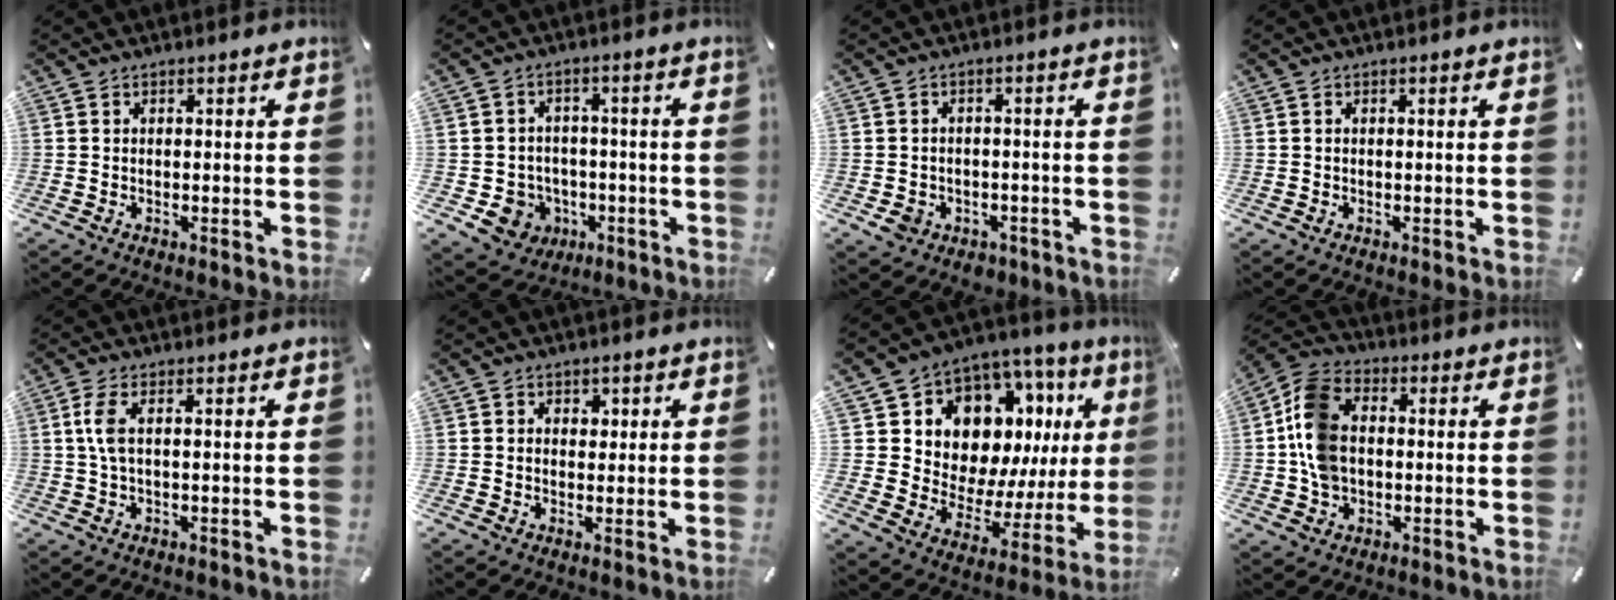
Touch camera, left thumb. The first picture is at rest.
{"total": 8.1, "force": [-2.2, 7.5, 1.9], "torque": [-0.052, 0.015, -0.035]}
{"total": 4.3, "force": [-1.9, 3.7, 1.3], "torque": [-0.033, 0.006, -0.035]}
{"total": 0.0}
{"total": 4.2, "force": [0.5, 1.2, 4.0], "torque": [-0.093, -0.005, 0.004]}
{"total": 2.1, "force": [0.3, 2.0, 0.5], "torque": [0.003, 0.000, -0.001]}
{"total": 13.5, "force": [7.2, 10.0, 5.6], "torque": [-0.082, -0.083, 0.137]}
{"total": 11.0, "force": [-0.1, 8.4, 7.0], "torque": [-0.163, 0.018, 0.001]}